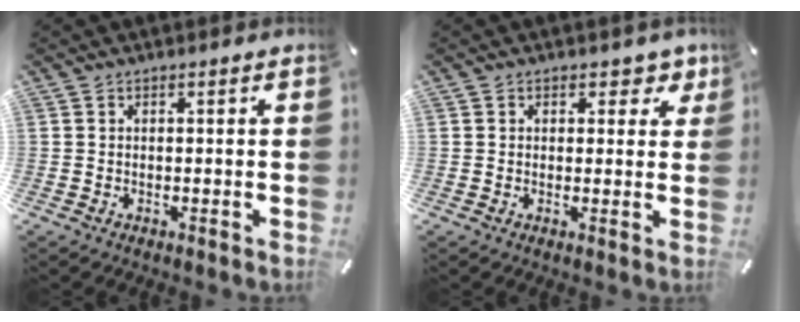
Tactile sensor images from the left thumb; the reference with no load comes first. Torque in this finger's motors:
{"motor_torque": [-0.02, -0.32, 0.04, 0.04, 0.02]}